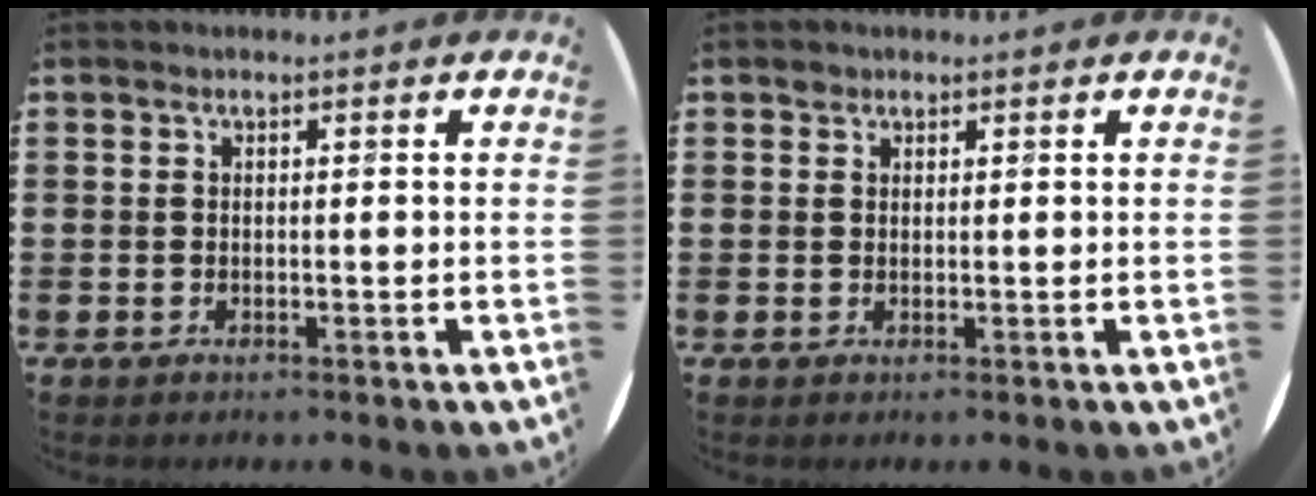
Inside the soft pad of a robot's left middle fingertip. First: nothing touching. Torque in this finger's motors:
{"motor_torque": [0.02, 0.04, 0.01, 0.00]}